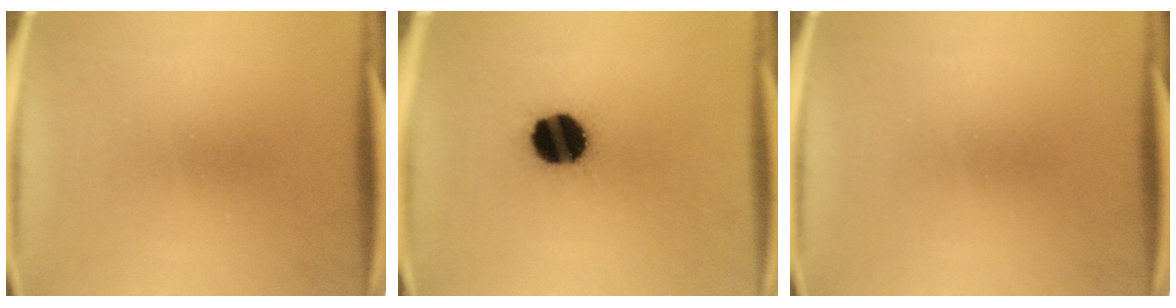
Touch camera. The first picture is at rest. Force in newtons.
{"total": 14.7}
{"total": 0.0}